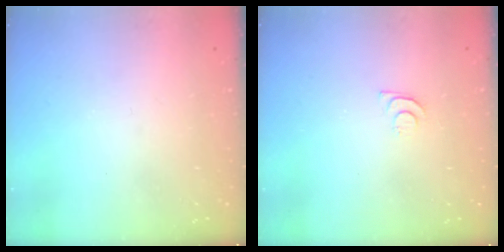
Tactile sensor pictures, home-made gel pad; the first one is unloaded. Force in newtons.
{"total": 4.6, "press": 4.6, "slide": 0.6}